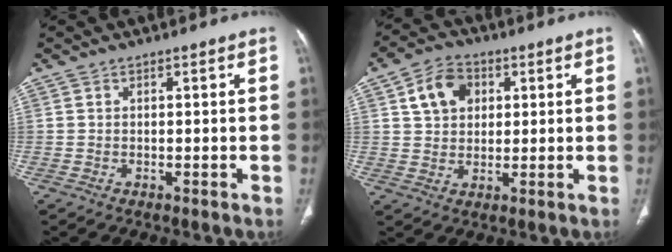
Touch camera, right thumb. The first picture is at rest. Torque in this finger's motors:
{"motor_torque": [-1.15, 0.71, 0.05, 0.18, 0.09]}